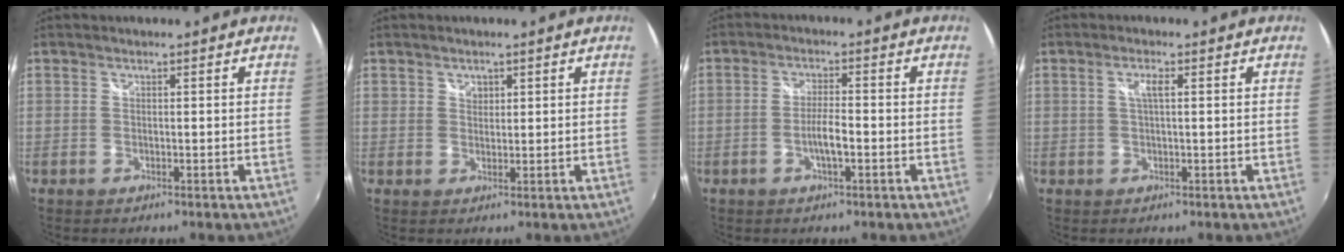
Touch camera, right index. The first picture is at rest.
{"total": 1.7, "force": [0.8, 1.4, 0.4], "torque": [-0.002, 0.003, 0.013]}
{"total": 4.1, "force": [-1.5, 0.6, 3.8], "torque": [-0.075, 0.001, -0.028]}
{"total": 2.1, "force": [0.4, 0.2, 2.1], "torque": [-0.038, 0.003, 0.005]}